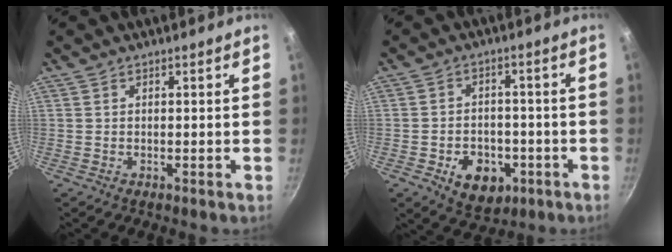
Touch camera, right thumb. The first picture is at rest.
{"total": 8.8, "force": [-3.4, 6.3, 5.2], "torque": [-0.047, 0.019, -0.043]}